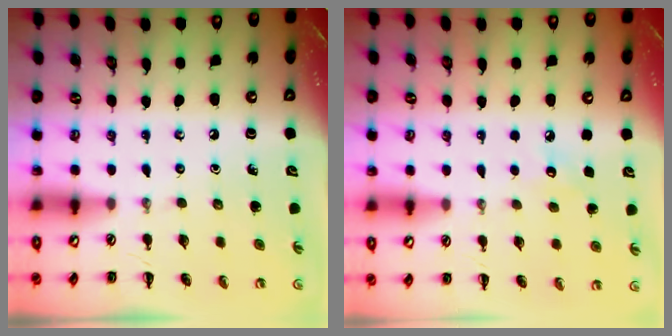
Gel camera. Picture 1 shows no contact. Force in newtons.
{"total": 5.1, "press": 5.0, "slide": 1.3}